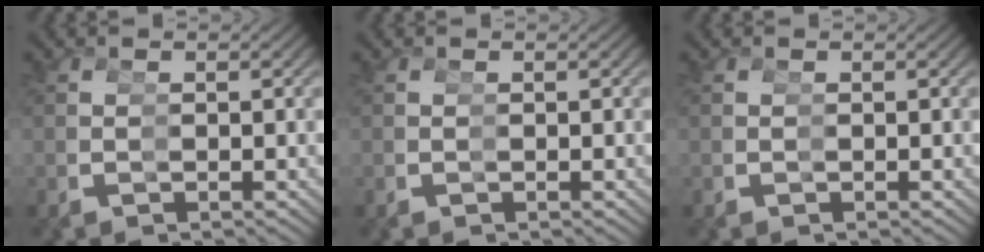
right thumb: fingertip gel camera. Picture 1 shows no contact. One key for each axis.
{"total": 0.0}
{"total": 0.0}